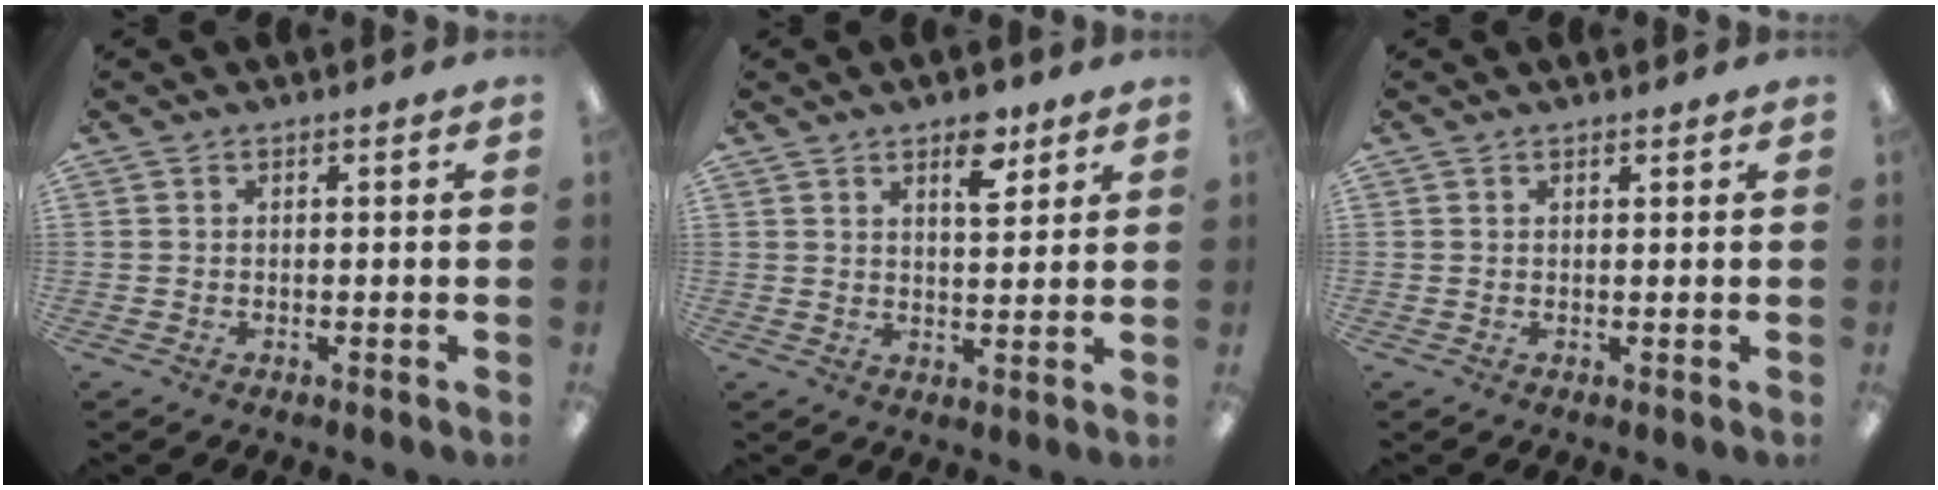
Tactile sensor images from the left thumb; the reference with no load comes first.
{"total": 7.4, "force": [4.6, 3.2, 4.8], "torque": [-0.058, -0.021, 0.073]}
{"total": 0.8, "force": [0.7, 0.2, 0.2], "torque": [0.003, -0.003, 0.011]}